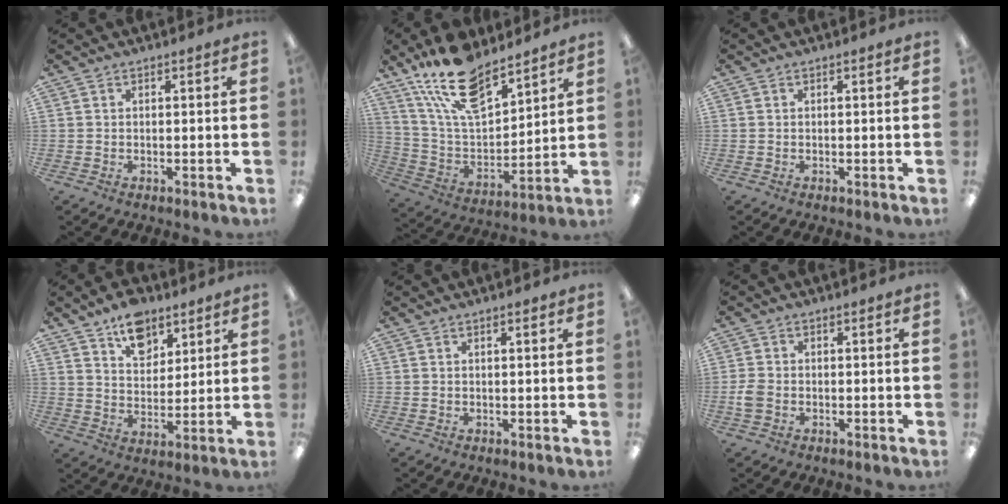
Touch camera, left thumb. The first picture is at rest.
{"total": 18.4, "force": [14.0, 7.4, 9.5], "torque": [-0.188, -0.077, 0.249]}
{"total": 0.0}
{"total": 10.8, "force": [7.6, 6.5, 4.0], "torque": [-0.049, -0.044, 0.138]}
{"total": 0.7, "force": [0.5, 0.1, 0.6], "torque": [-0.011, 0.001, 0.008]}
{"total": 3.2, "force": [-0.9, 2.3, 2.0], "torque": [-0.040, 0.005, -0.016]}